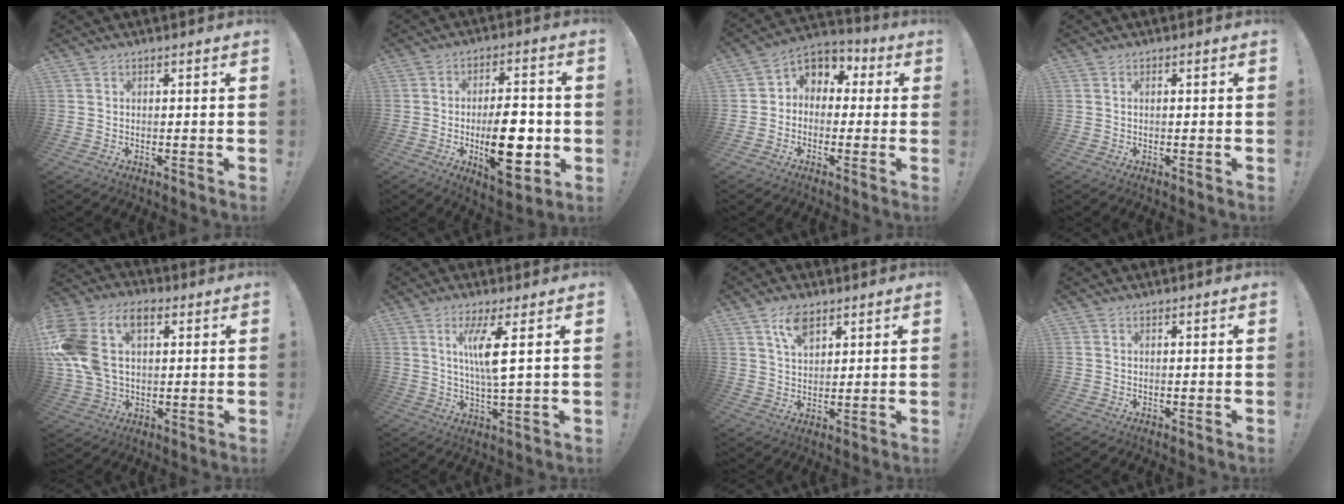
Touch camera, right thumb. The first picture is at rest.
{"total": 16.8, "force": [-3.6, 7.0, 14.8], "torque": [-0.240, 0.006, -0.052]}
{"total": 5.4, "force": [-0.8, 5.0, 1.8], "torque": [-0.031, 0.005, -0.008]}
{"total": 0.6, "force": [-0.3, 0.1, 0.5], "torque": [-0.018, 0.004, -0.003]}
{"total": 19.2, "force": [5.4, 11.8, 14.1], "torque": [-0.280, -0.014, 0.093]}
{"total": 9.4, "force": [2.9, 0.7, 8.9], "torque": [-0.164, -0.003, 0.044]}
{"total": 7.2, "force": [4.3, 3.8, 4.3], "torque": [-0.074, -0.011, 0.078]}
{"total": 0.0}